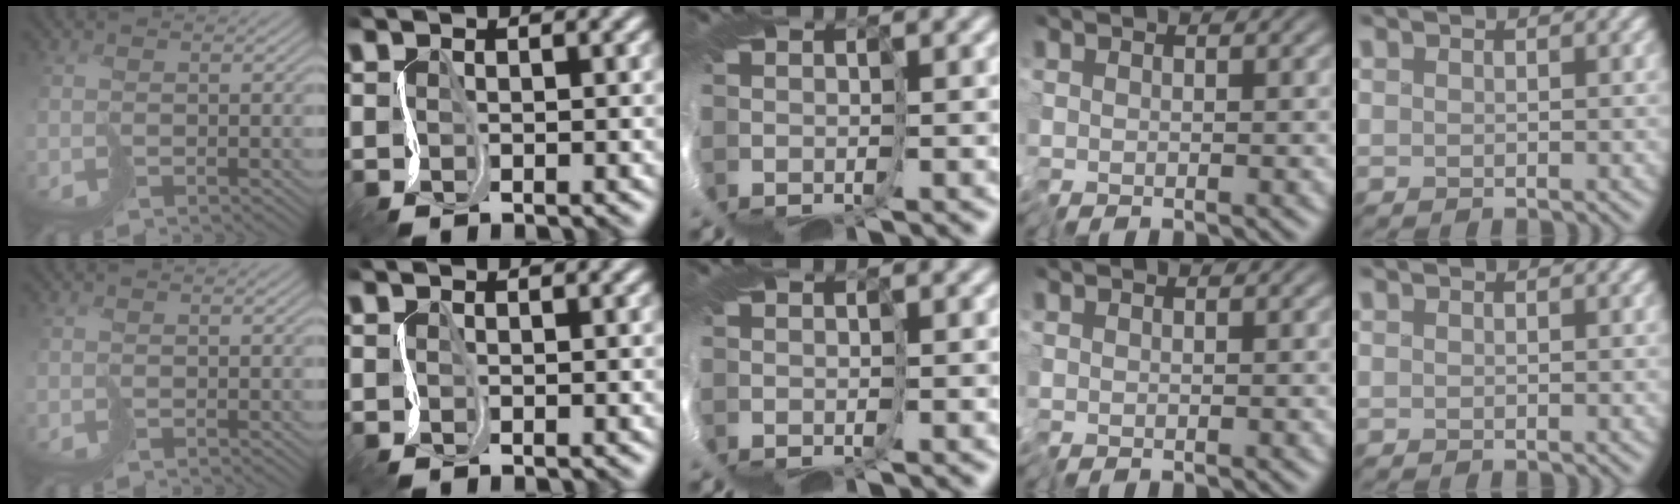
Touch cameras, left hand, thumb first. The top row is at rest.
{}